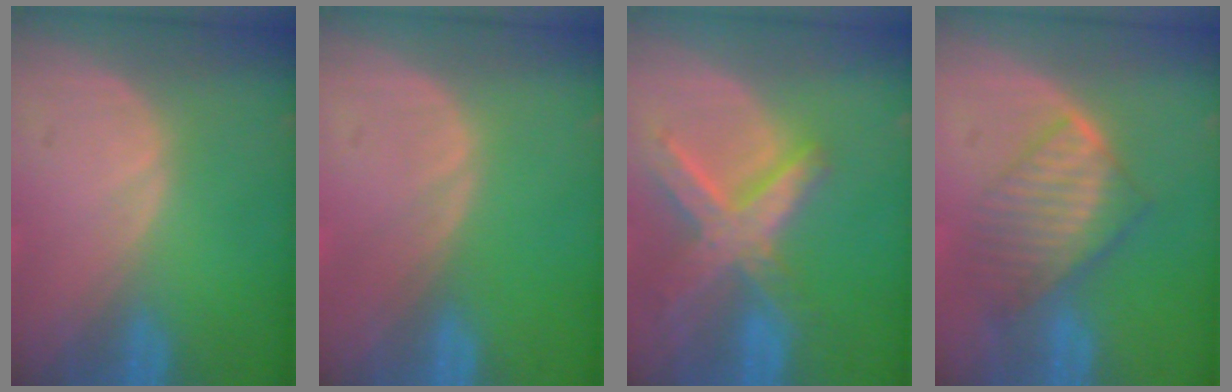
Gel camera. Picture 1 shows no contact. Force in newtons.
{"total": 0.0}
{"total": 8.4, "press": 7.2, "slide": 4.4}
{"total": 6.7, "press": 6.3, "slide": 2.3}